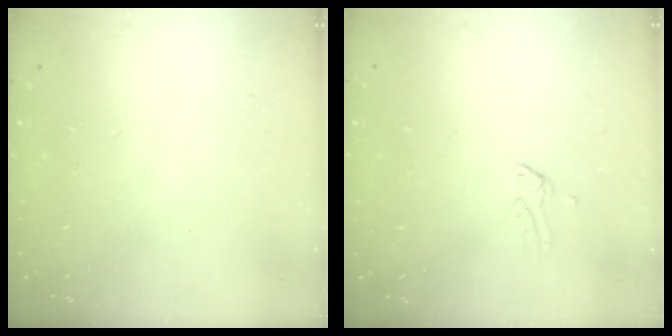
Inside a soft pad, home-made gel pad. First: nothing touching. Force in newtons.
{"total": 0.0}